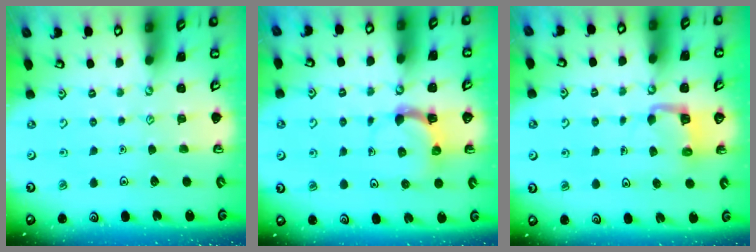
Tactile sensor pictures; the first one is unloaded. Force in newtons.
{"total": 4.6, "press": 4.6, "slide": 0.8}
{"total": 4.1, "press": 4.1, "slide": 0.2}